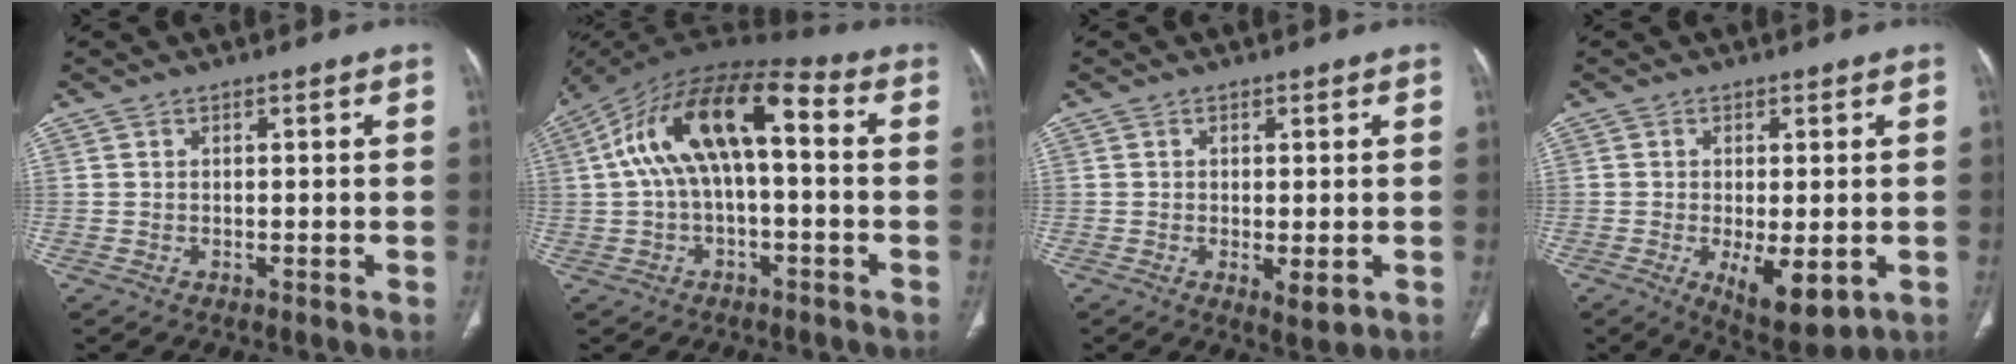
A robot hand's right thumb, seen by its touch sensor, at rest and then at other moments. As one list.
[{"total": 16.0, "force": [1.5, 7.5, 14.1], "torque": [-0.253, 0.058, 0.018]}, {"total": 3.4, "force": [-0.8, 1.2, 3.1], "torque": [-0.050, -0.012, -0.008]}, {"total": 9.2, "force": [-2.5, 3.7, 8.0], "torque": [-0.118, -0.020, -0.027]}]